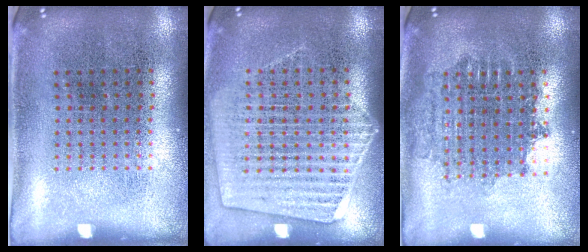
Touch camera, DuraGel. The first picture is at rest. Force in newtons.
{"total": 1.7, "press": 1.6, "slide": 0.7}
{"total": 1.7, "press": 1.4, "slide": 1.0}